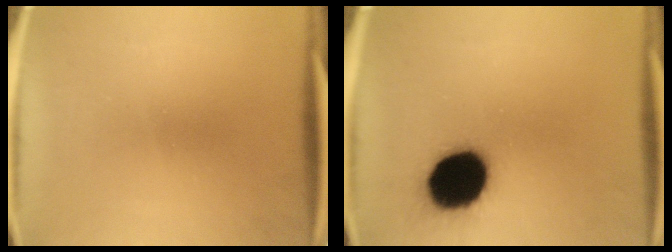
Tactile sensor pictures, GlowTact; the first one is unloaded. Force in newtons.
{"total": 19.4}